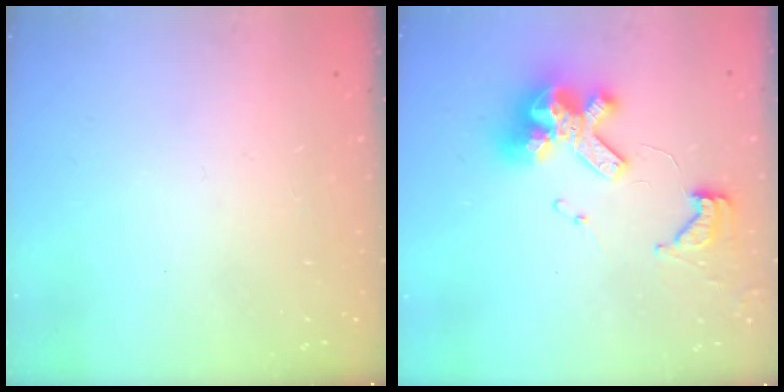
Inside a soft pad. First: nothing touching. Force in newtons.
{"total": 13.7, "press": 13.6, "slide": 1.6}